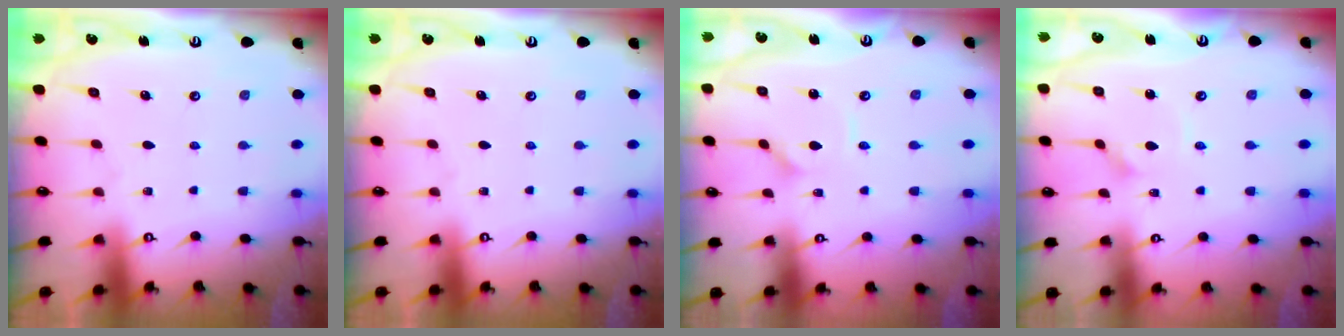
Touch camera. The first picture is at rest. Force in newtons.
{"total": 0.0}
{"total": 2.2, "press": 2.2, "slide": 0.1}
{"total": 2.7, "press": 2.7, "slide": 0.2}